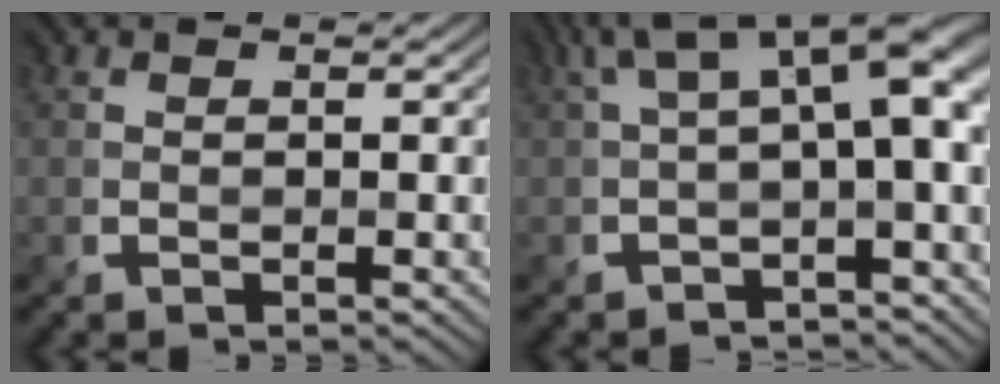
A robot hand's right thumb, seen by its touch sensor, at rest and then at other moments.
{"total": 8.7, "force": [1.4, 2.7, 8.2], "torque": [-0.128, 0.015, 0.023]}